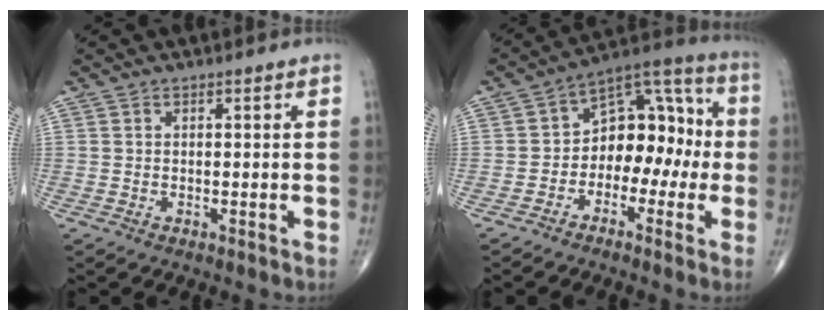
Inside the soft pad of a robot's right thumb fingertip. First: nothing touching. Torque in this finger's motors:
{"motor_torque": [0.01, 0.15, 0.14, -0.53, 0.06]}